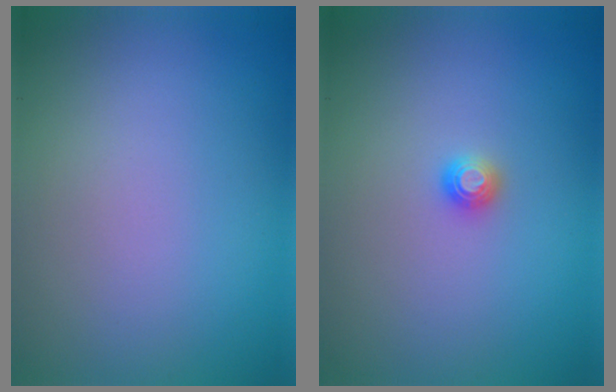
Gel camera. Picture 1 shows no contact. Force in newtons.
{"total": 1.1, "press": 1.1, "slide": 0.1}